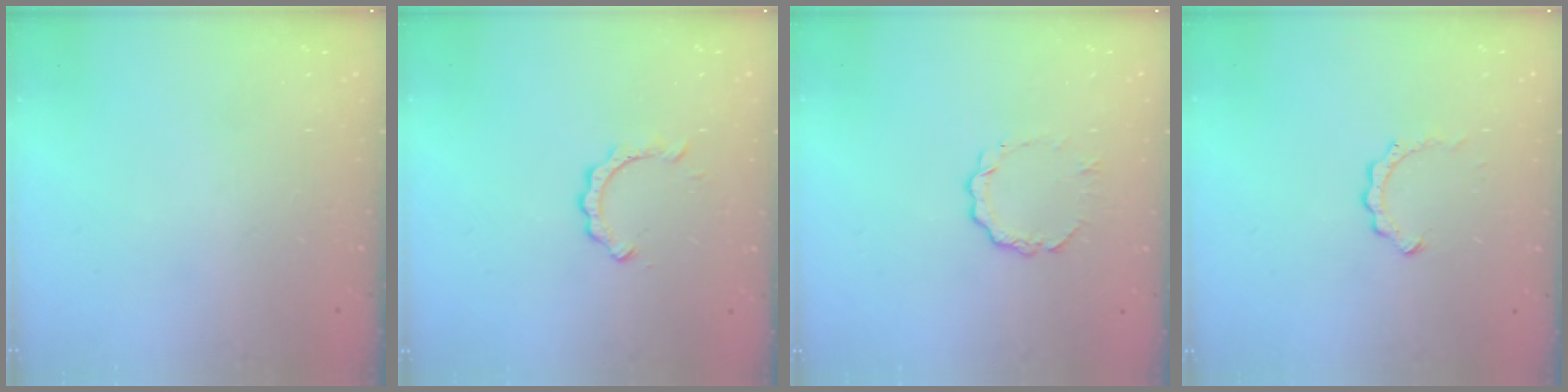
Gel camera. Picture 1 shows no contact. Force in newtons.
{"total": 2.4, "press": 2.4, "slide": 0.3}
{"total": 5.1, "press": 5.0, "slide": 0.5}
{"total": 2.3, "press": 2.3, "slide": 0.2}